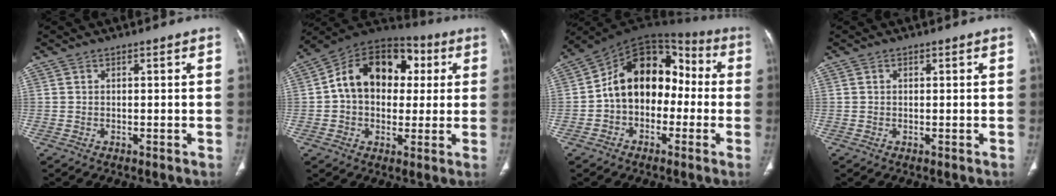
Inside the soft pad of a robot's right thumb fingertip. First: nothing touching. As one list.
[{"total": 17.6, "force": [2.7, 12.9, 11.6], "torque": [-0.150, 0.030, 0.032]}, {"total": 15.9, "force": [-1.3, 11.4, 11.0], "torque": [-0.133, 0.060, -0.038]}, {"total": 0.0}]